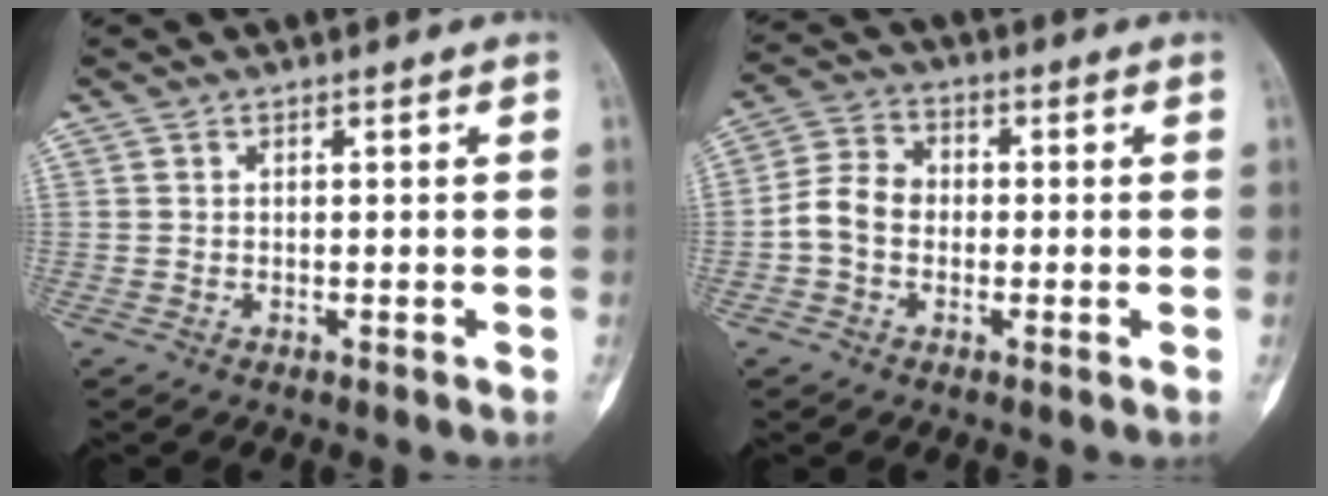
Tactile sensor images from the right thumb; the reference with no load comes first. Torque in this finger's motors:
{"motor_torque": [0.34, 0.28, 0.42, -0.43, 0.03]}